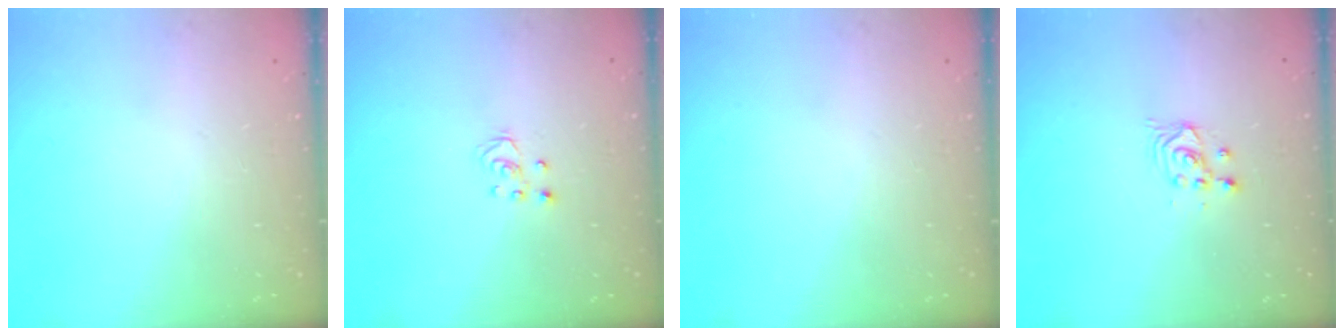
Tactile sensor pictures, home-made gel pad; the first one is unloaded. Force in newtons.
{"total": 2.5, "press": 2.5, "slide": 0.2}
{"total": 0.0}
{"total": 2.4, "press": 2.4, "slide": 0.2}